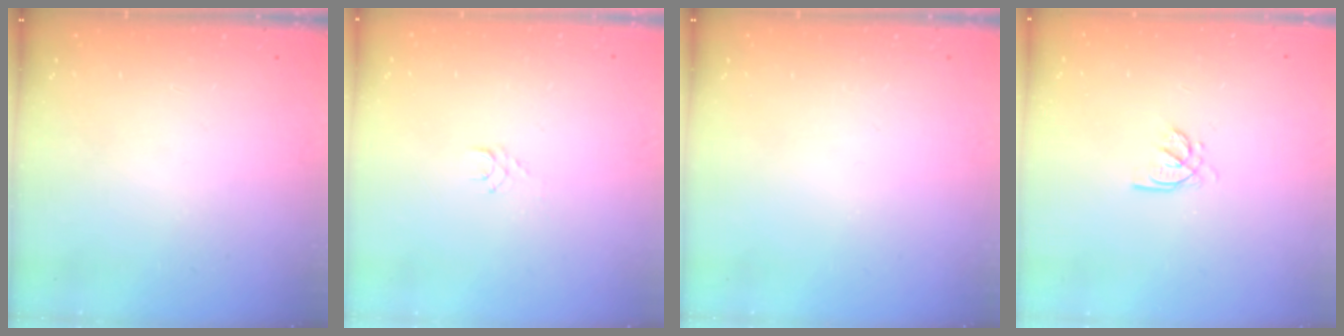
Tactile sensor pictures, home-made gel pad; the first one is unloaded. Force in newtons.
{"total": 4.8, "press": 4.8, "slide": 0.3}
{"total": 0.0}
{"total": 1.6, "press": 1.6, "slide": 0.3}